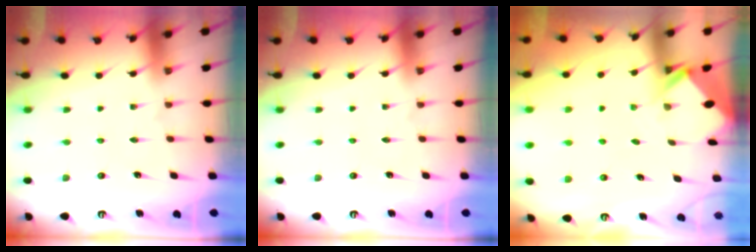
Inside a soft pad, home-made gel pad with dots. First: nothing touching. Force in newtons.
{"total": 0.0}
{"total": 2.6, "press": 2.6, "slide": 0.2}